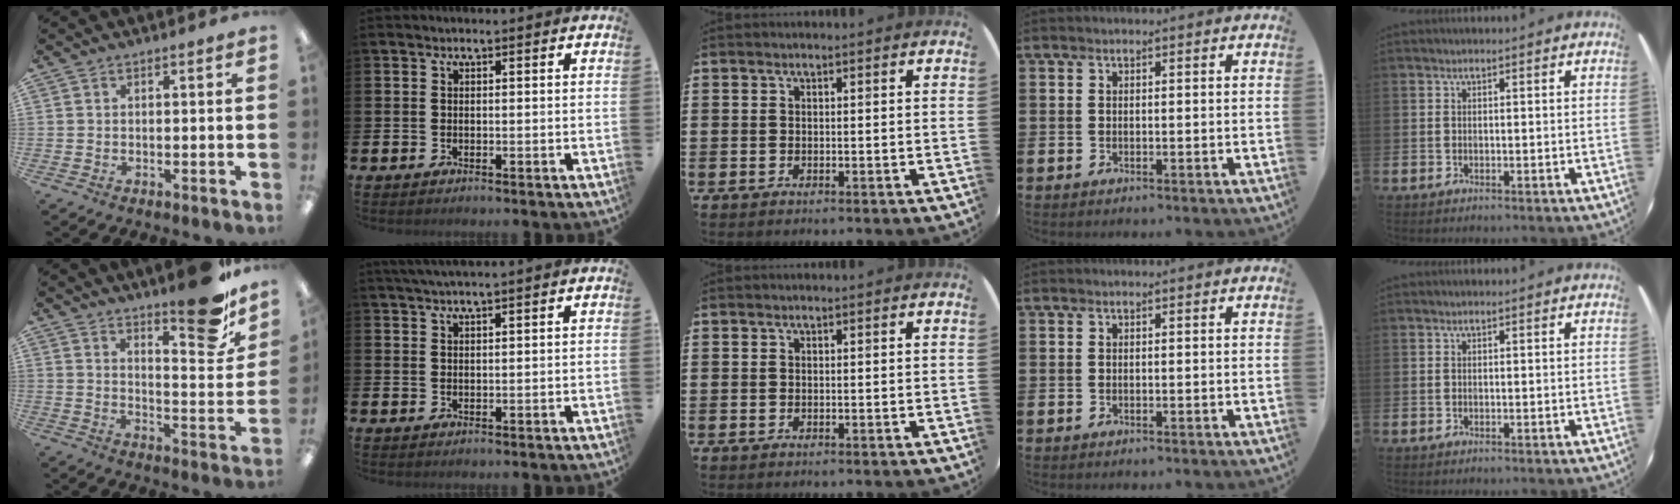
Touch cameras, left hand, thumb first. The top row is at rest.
{"thumb": {"total": 14.3, "force": [11.0, 4.1, 8.1], "torque": [-0.094, -0.085, 0.181]}, "index": {"total": 2.0, "force": [1.8, -0.3, 0.9], "torque": [-0.024, 0.002, 0.035]}}